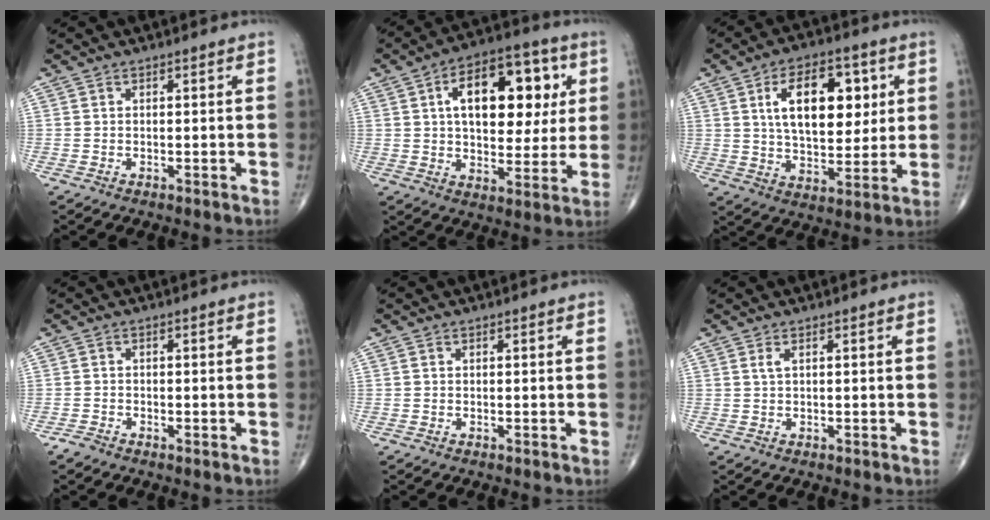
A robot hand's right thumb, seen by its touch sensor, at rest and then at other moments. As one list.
[{"total": 19.3, "force": [4.9, 10.7, 15.3], "torque": [-0.185, 0.009, 0.071]}, {"total": 16.5, "force": [4.4, 9.1, 13.0], "torque": [-0.167, -0.011, 0.078]}, {"total": 1.4, "force": [-1.1, 0.5, 0.5], "torque": [-0.011, 0.000, -0.024]}, {"total": 0.0}, {"total": 1.1, "force": [0.5, 0.3, 0.9], "torque": [-0.023, 0.006, 0.011]}]